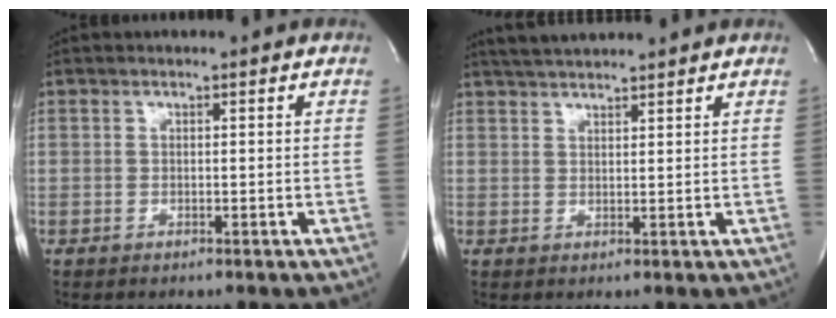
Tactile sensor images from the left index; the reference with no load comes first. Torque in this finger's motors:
{"motor_torque": [-0.25, -0.11, 0.48, 0.09]}